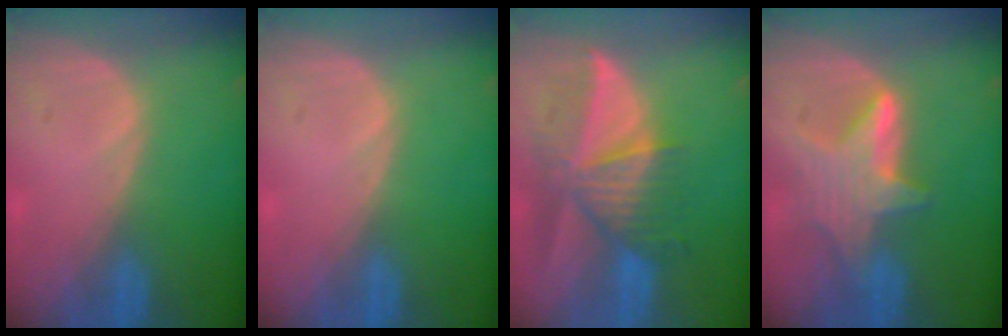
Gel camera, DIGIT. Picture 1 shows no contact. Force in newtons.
{"total": 0.0}
{"total": 9.2, "press": 8.3, "slide": 4.0}
{"total": 6.1, "press": 6.1, "slide": 0.1}